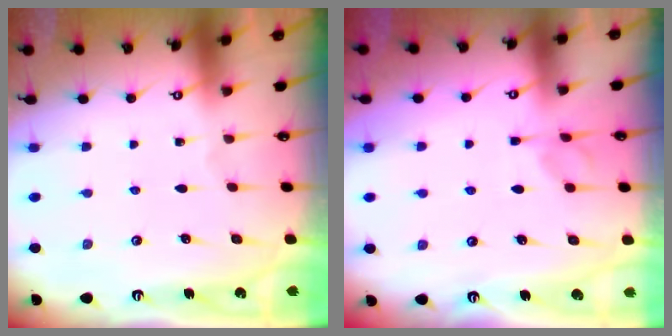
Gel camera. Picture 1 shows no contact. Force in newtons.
{"total": 2.1, "press": 2.0, "slide": 0.8}